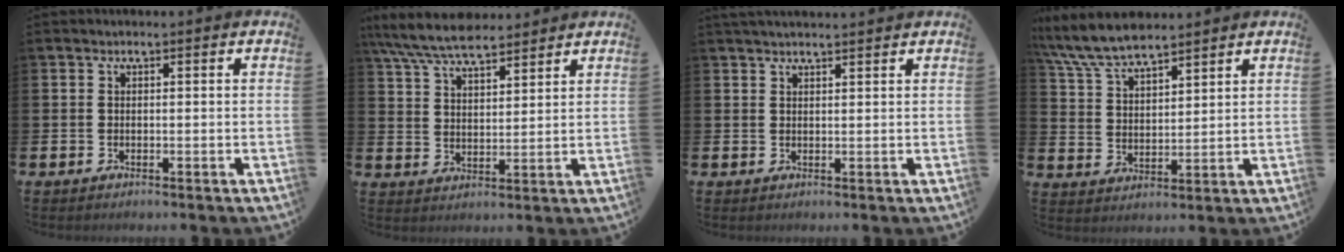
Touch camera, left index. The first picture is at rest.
{"total": 7.7, "force": [7.1, 1.6, 2.4], "torque": [-0.074, -0.027, 0.131]}
{"total": 1.9, "force": [1.9, 0.2, 0.4], "torque": [0.001, -0.008, 0.032]}
{"total": 7.7, "force": [7.2, 1.5, 2.5], "torque": [-0.075, -0.025, 0.132]}